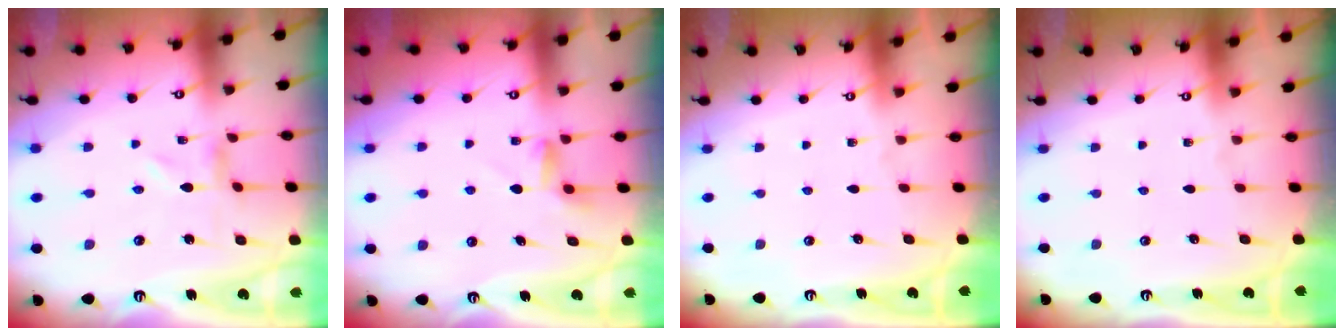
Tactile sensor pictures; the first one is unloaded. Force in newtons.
{"total": 2.6, "press": 2.6, "slide": 0.4}
{"total": 0.0}
{"total": 0.0}